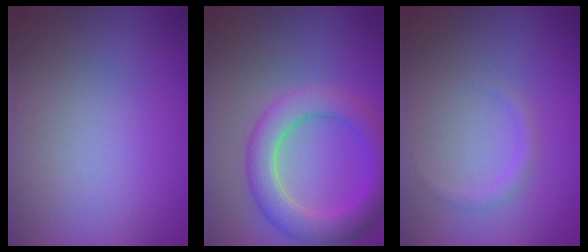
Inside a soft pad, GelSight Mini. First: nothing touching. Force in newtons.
{"total": 5.0, "press": 5.0, "slide": 0.5}
{"total": 1.0, "press": 1.0, "slide": 0.1}